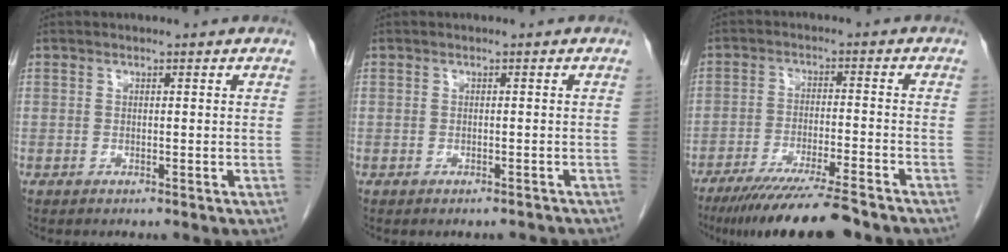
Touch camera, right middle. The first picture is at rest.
{"total": 2.1, "force": [-2.0, 0.7, 0.3], "torque": [0.000, -0.002, -0.026]}
{"total": 14.4, "force": [-12.0, 0.7, 7.8], "torque": [-0.126, -0.030, -0.195]}